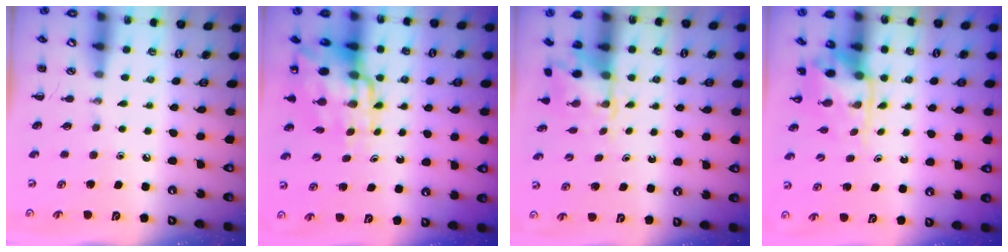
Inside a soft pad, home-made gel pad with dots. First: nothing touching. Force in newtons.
{"total": 15.0, "press": 14.4, "slide": 4.2}
{"total": 4.5, "press": 4.5, "slide": 0.3}
{"total": 3.5, "press": 3.4, "slide": 0.8}